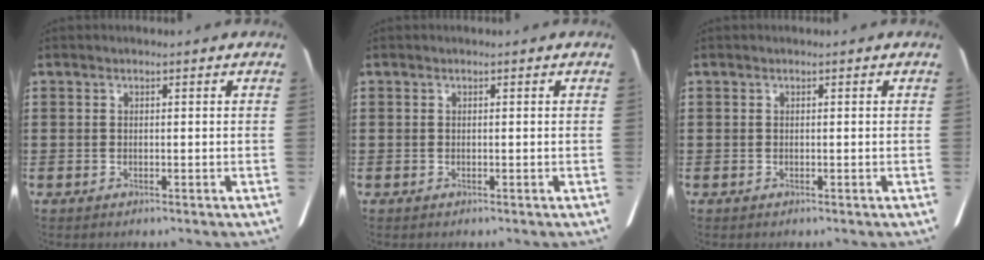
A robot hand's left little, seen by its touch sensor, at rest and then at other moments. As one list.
[{"total": 0.0}, {"total": 0.0}]